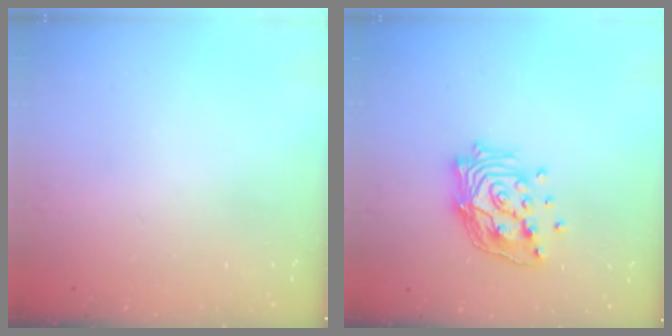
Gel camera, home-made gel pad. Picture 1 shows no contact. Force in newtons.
{"total": 17.1, "press": 17.1, "slide": 1.3}